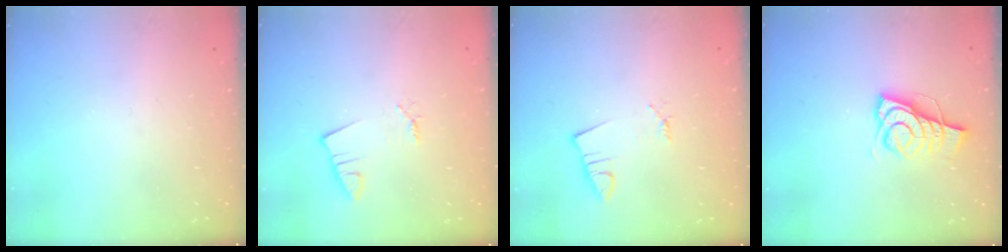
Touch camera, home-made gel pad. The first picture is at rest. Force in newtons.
{"total": 1.2, "press": 1.2, "slide": 0.1}
{"total": 1.0, "press": 1.0, "slide": 0.1}
{"total": 9.2, "press": 9.1, "slide": 1.7}